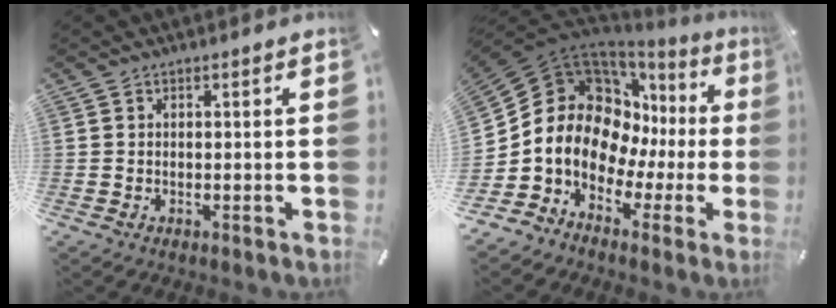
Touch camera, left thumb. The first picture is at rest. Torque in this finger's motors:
{"motor_torque": [0.47, 2.94, 1.36, 0.46, 0.18]}